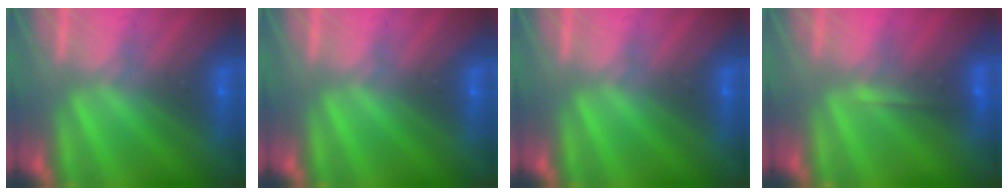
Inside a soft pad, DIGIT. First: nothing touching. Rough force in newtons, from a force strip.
{"total": 0.0}
{"total": 0.0}
{"total": 1.8}